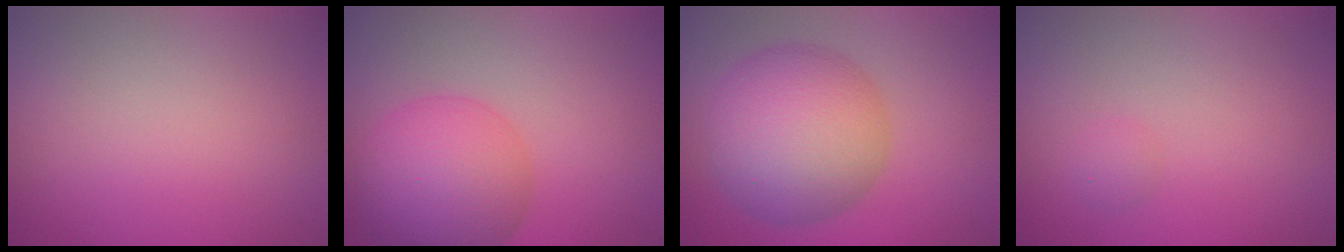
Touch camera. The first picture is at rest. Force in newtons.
{"total": 7.5, "press": 7.5, "slide": 0.3}
{"total": 9.4, "press": 9.4, "slide": 0.1}
{"total": 0.7, "press": 0.7, "slide": 0.0}